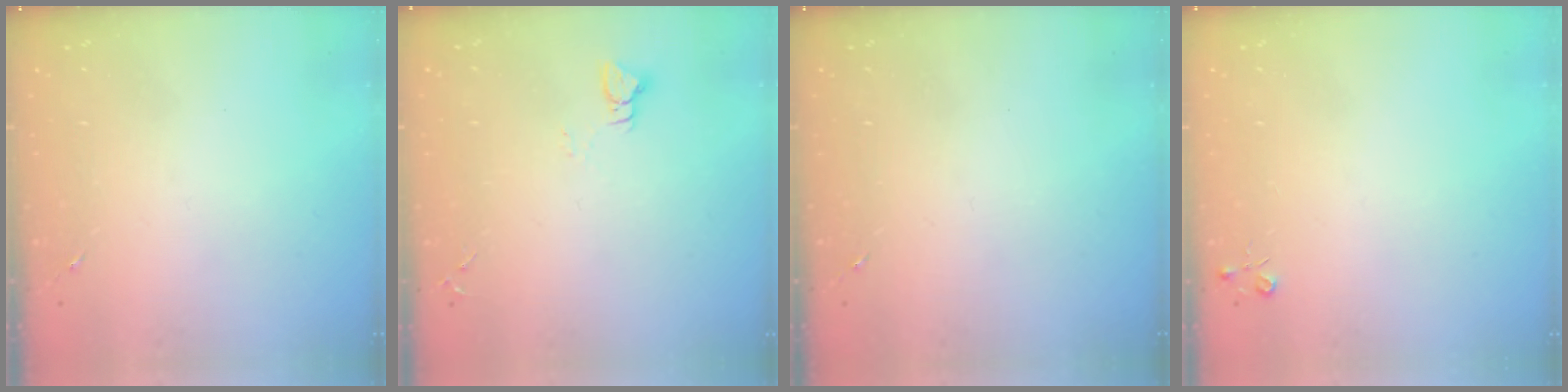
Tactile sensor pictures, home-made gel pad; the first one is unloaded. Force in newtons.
{"total": 2.9, "press": 2.9, "slide": 0.3}
{"total": 0.0}
{"total": 3.0, "press": 3.0, "slide": 0.4}